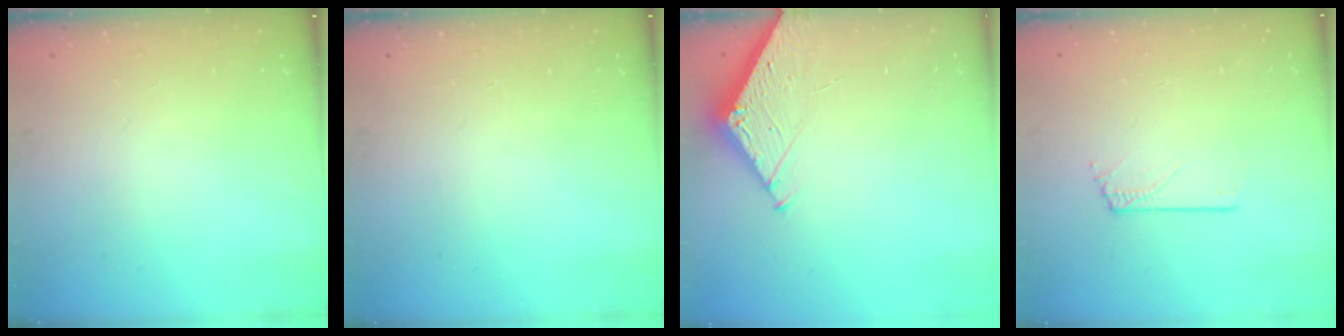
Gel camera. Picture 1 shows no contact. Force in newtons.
{"total": 0.0}
{"total": 4.7, "press": 4.7, "slide": 0.5}
{"total": 0.5, "press": 0.5, "slide": 0.1}